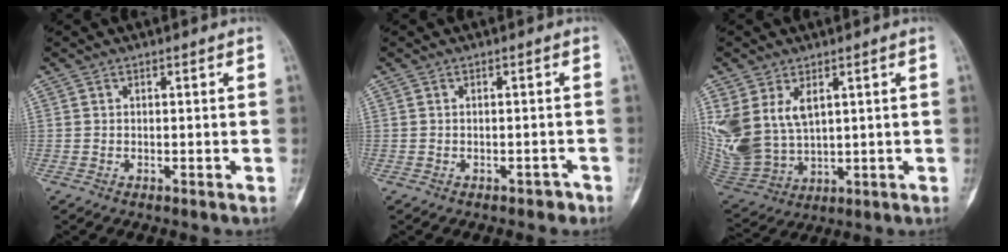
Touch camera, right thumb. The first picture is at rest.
{"total": 1.6, "force": [-1.2, 1.0, 0.6], "torque": [-0.004, 0.012, -0.013]}
{"total": 13.8, "force": [4.3, 9.1, 9.4], "torque": [-0.207, -0.018, 0.109]}